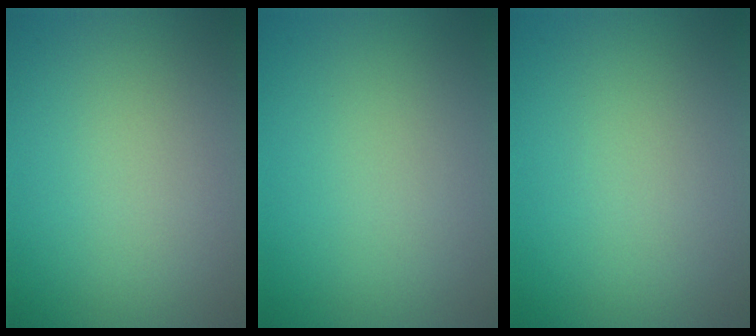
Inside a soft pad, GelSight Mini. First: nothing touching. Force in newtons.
{"total": 0.0}
{"total": 0.0}